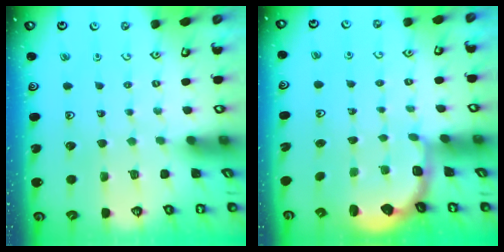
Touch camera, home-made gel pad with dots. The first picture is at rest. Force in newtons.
{"total": 2.8, "press": 2.2, "slide": 1.8}